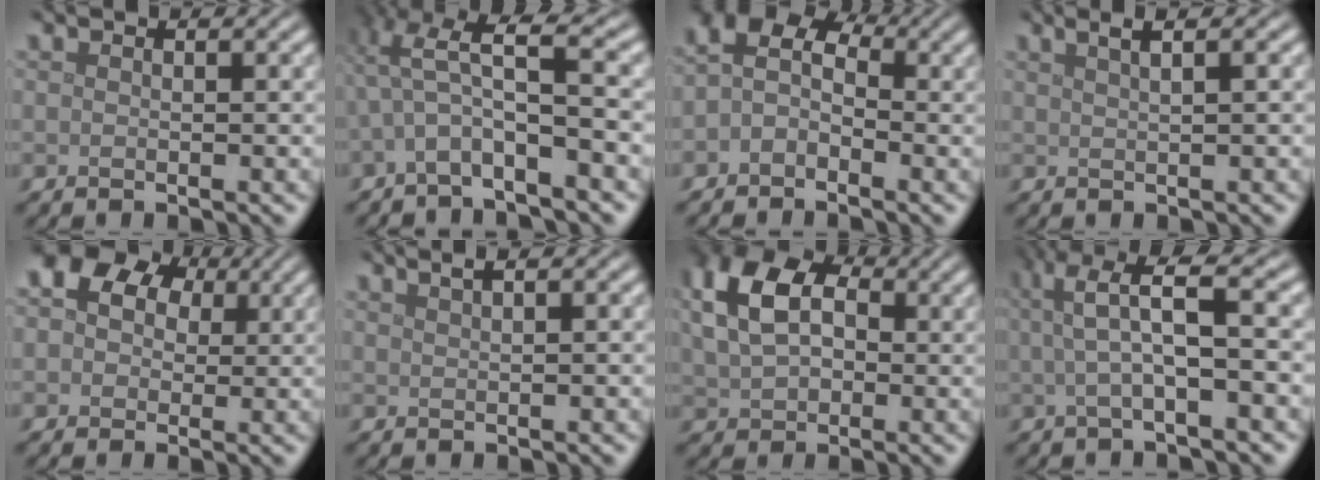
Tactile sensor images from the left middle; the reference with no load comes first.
{"total": 5.4, "force": [0.0, 1.1, 5.2], "torque": [-0.107, 0.013, -0.012]}
{"total": 3.9, "force": [-0.3, 2.7, 2.8], "torque": [-0.052, 0.015, -0.018]}
{"total": 3.8, "force": [2.1, 1.5, 2.7], "torque": [-0.013, 0.022, 0.004]}
{"total": 10.0, "force": [3.6, 8.0, 4.8], "torque": [-0.073, 0.038, 0.020]}
{"total": 1.8, "force": [1.2, 0.6, 1.2], "torque": [-0.006, 0.001, 0.008]}
{"total": 8.5, "force": [2.2, 6.0, 5.6], "torque": [-0.139, 0.027, 0.038]}
{"total": 5.1, "force": [1.3, 0.9, 4.9], "torque": [-0.092, 0.016, 0.021]}